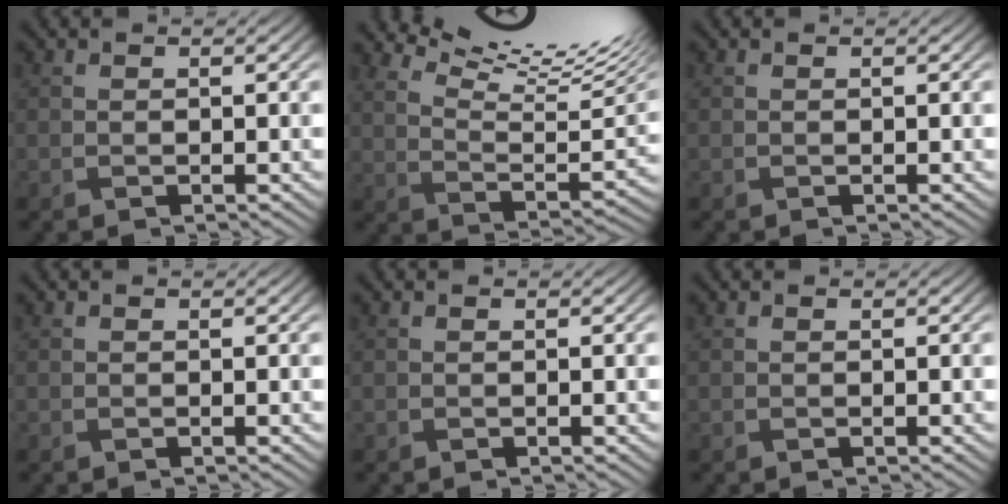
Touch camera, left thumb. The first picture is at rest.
{"total": 15.2, "force": [11.2, 3.5, 9.7], "torque": [-0.175, 0.007, 0.165]}
{"total": 0.0}
{"total": 0.0}
{"total": 0.0}
{"total": 0.0}